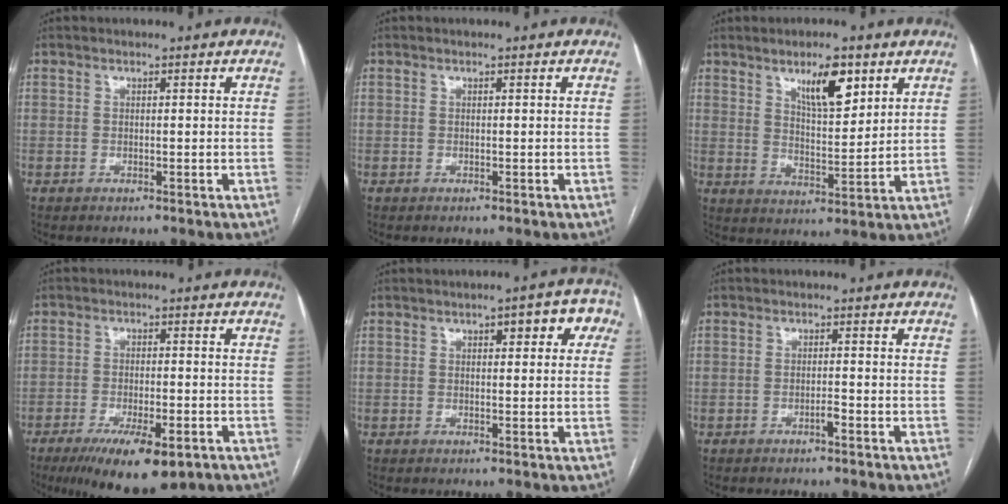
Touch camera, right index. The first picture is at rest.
{"total": 0.0}
{"total": 8.1, "force": [4.7, 2.3, 6.3], "torque": [-0.107, -0.002, 0.083]}
{"total": 11.4, "force": [-6.8, 3.3, 8.4], "torque": [-0.136, -0.018, -0.104]}
{"total": 6.3, "force": [2.3, 2.2, 5.4], "torque": [-0.051, 0.024, 0.021]}
{"total": 1.1, "force": [-0.7, 0.0, 0.9], "torque": [-0.013, 0.003, -0.012]}